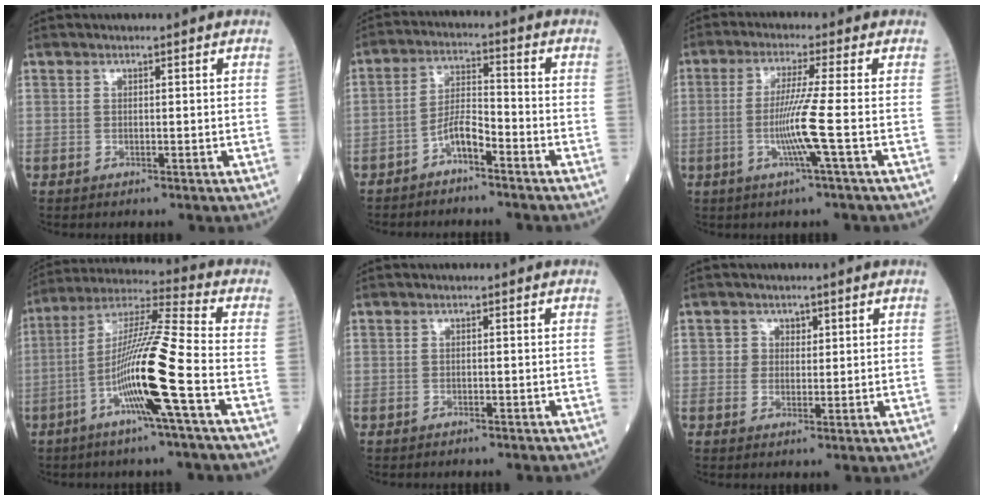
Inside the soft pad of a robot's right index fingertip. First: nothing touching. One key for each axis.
{"total": 4.7, "fx": -3.3, "fy": 1.0, "fz": 3.1, "tx": -0.063, "ty": 0.013, "tz": -0.062}
{"total": 6.9, "fx": -1.6, "fy": -1.9, "fz": 6.4, "tx": -0.129, "ty": -0.012, "tz": -0.034}
{"total": 14.0, "fx": -4.7, "fy": -1.3, "fz": 13.1, "tx": -0.252, "ty": 0.001, "tz": -0.096}
{"total": 2.3, "fx": -2.1, "fy": 0.4, "fz": 0.8, "tx": -0.015, "ty": -0.003, "tz": -0.023}
{"total": 2.2, "fx": 0.7, "fy": 2.1, "fz": 0.1, "tx": 0.008, "ty": 0.001, "tz": 0.006}